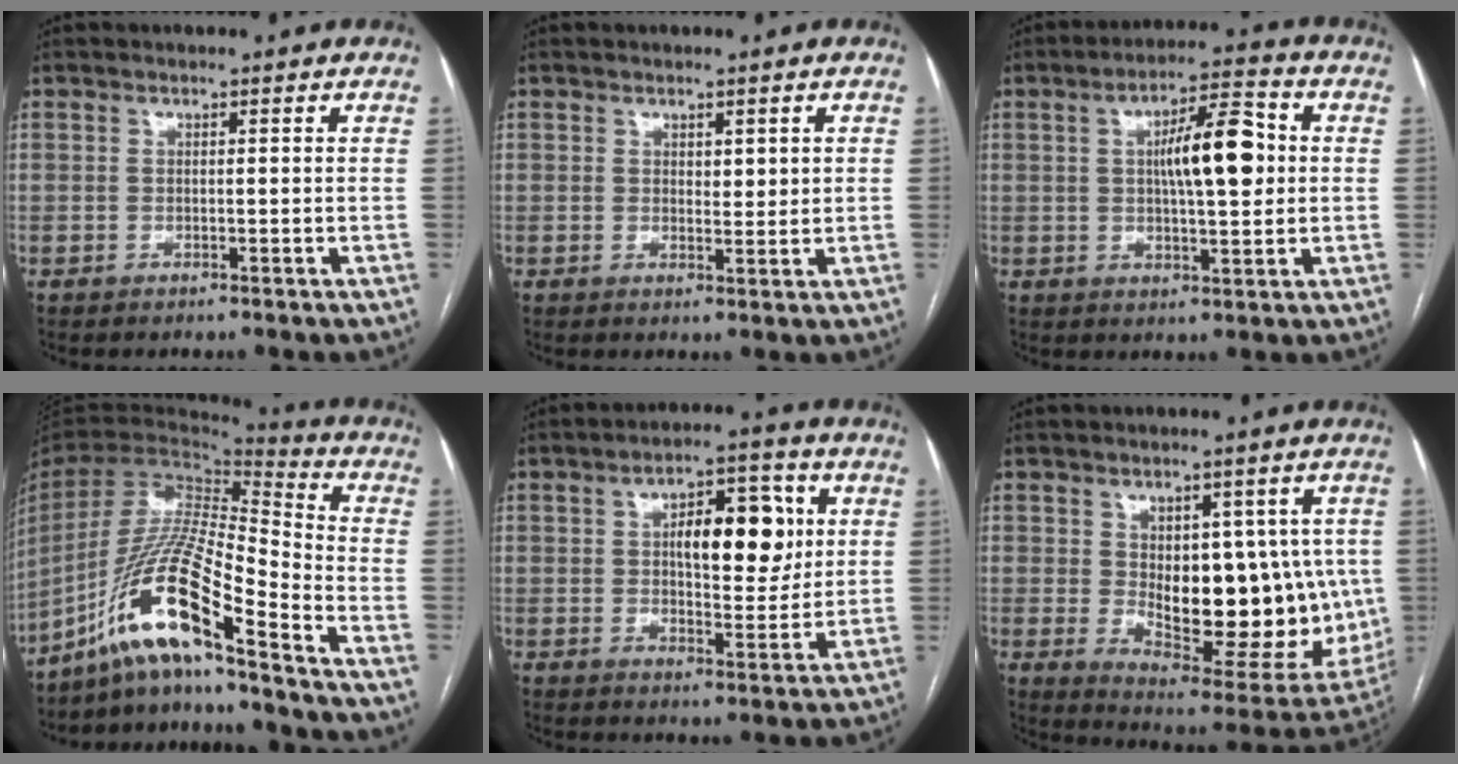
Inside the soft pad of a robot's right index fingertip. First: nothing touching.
{"total": 2.6, "force": [0.8, 1.2, 2.2], "torque": [-0.033, -0.003, 0.015]}
{"total": 10.7, "force": [1.4, 2.7, 10.2], "torque": [-0.168, 0.020, 0.023]}
{"total": 16.3, "force": [-11.6, 0.3, 11.5], "torque": [-0.225, -0.004, -0.218]}
{"total": 11.7, "force": [2.7, 4.7, 10.4], "torque": [-0.153, 0.017, 0.044]}
{"total": 19.8, "force": [-0.3, 9.4, 17.5], "torque": [-0.219, 0.001, 0.026]}